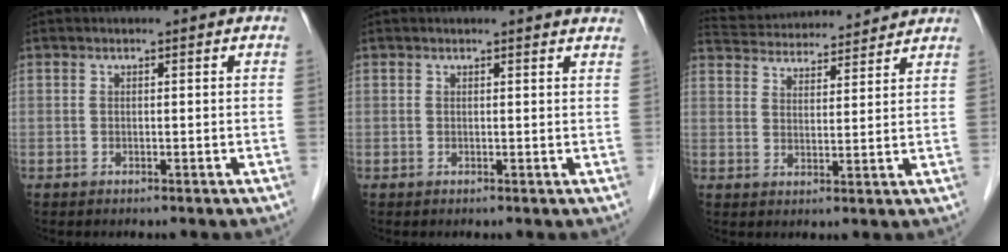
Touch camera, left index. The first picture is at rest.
{"total": 3.5, "force": [3.4, 0.2, 0.7], "torque": [-0.011, -0.006, 0.020]}
{"total": 14.9, "force": [14.2, 2.4, 3.9], "torque": [-0.073, 0.039, 0.214]}